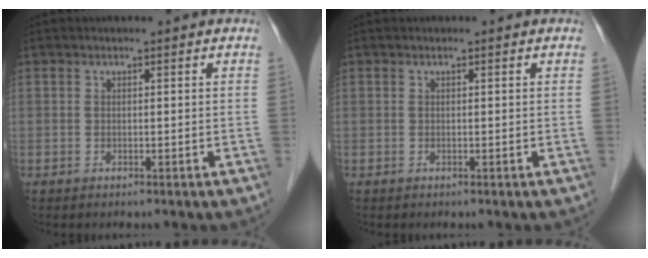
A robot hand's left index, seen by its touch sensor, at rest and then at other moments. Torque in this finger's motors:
{"motor_torque": [0.00, 0.00, 0.00, 0.00]}